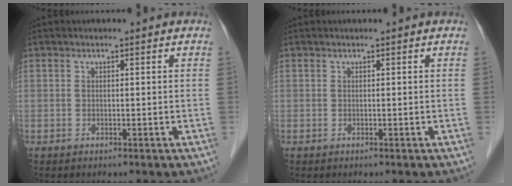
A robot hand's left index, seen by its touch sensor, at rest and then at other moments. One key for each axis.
{"total": 0.0}